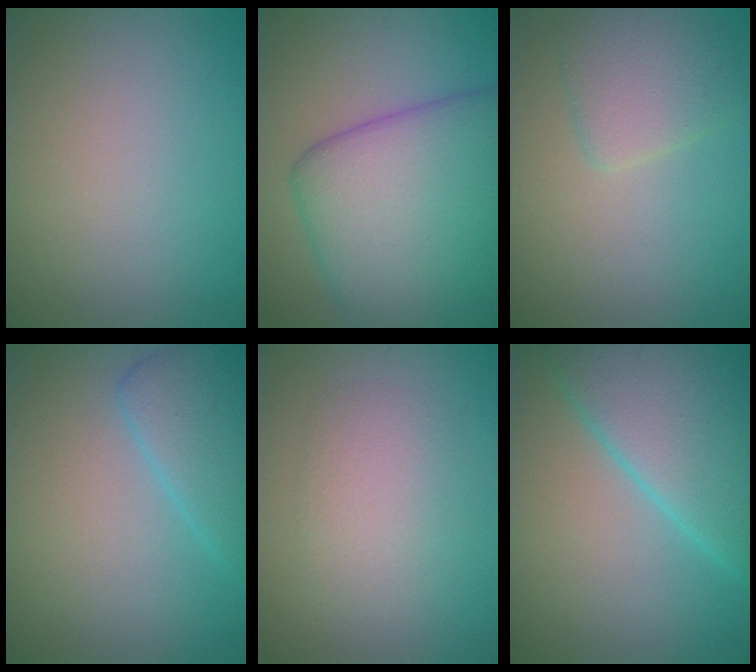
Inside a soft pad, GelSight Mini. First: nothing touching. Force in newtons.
{"total": 11.1, "press": 11.1, "slide": 0.2}
{"total": 3.1, "press": 3.0, "slide": 0.2}
{"total": 3.9, "press": 3.9, "slide": 0.2}
{"total": 2.8, "press": 2.8, "slide": 0.2}
{"total": 9.9, "press": 9.8, "slide": 0.7}